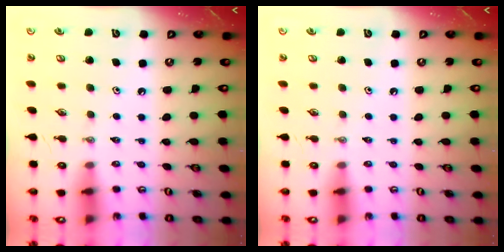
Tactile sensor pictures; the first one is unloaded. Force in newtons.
{"total": 0.0}